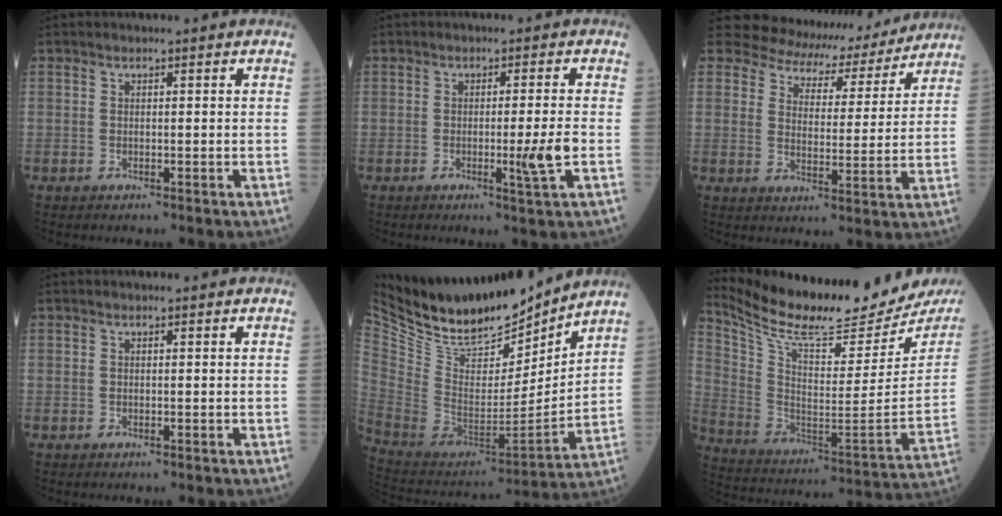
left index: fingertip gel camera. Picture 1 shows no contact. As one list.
[{"total": 4.1, "force": [-1.0, -0.9, 3.9], "torque": [-0.064, -0.011, -0.013]}, {"total": 14.1, "force": [12.8, 5.4, 2.7], "torque": [-0.035, 0.005, 0.158]}, {"total": 0.0}, {"total": 21.7, "force": [18.9, 5.8, 9.0], "torque": [-0.182, -0.021, 0.330]}, {"total": 23.6, "force": [22.0, 1.6, 8.6], "torque": [-0.171, -0.089, 0.336]}]